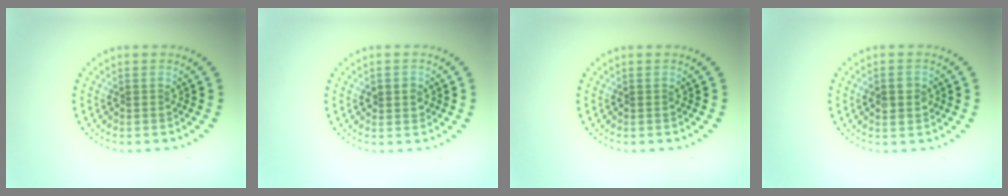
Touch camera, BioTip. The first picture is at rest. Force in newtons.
{"total": 1.5, "press": 1.4, "slide": 0.3}
{"total": 0.0}
{"total": 2.5, "press": 2.5, "slide": 0.1}